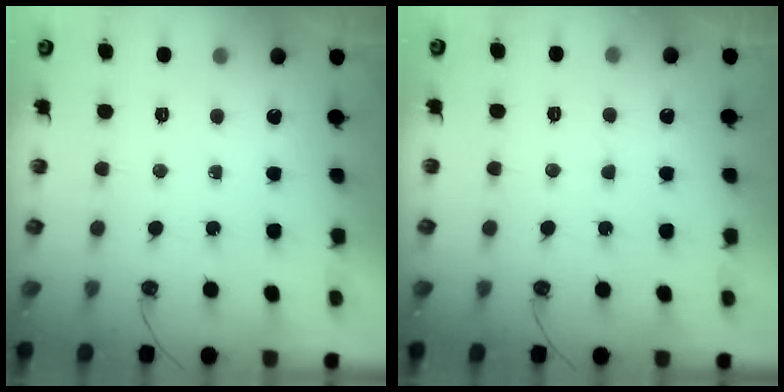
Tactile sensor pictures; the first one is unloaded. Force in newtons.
{"total": 1.7, "press": 1.7, "slide": 0.3}